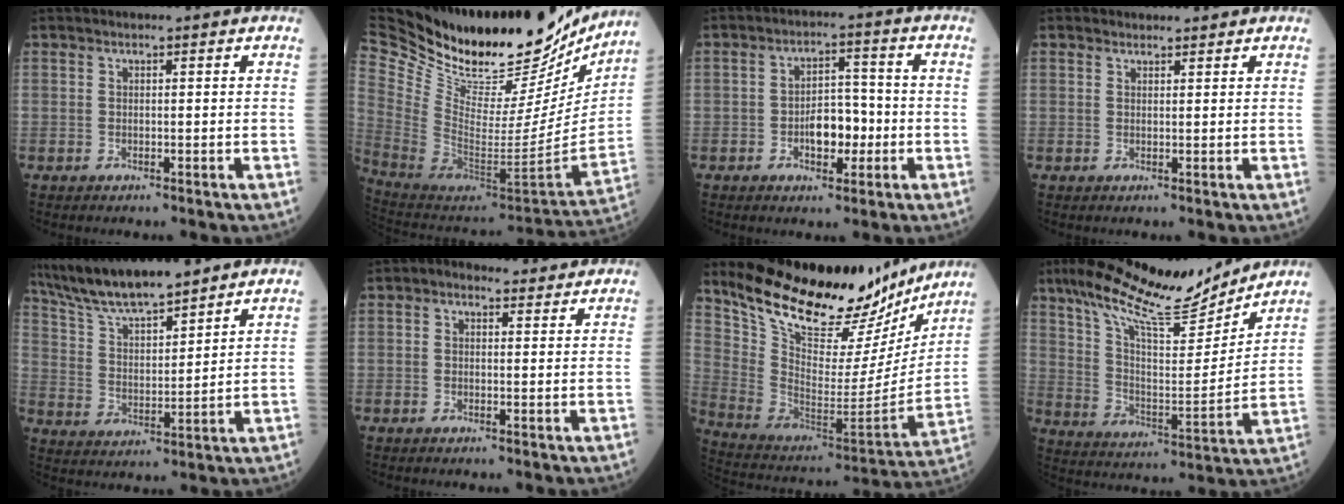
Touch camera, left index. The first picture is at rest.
{"total": 35.8, "force": [29.6, 10.3, 17.2], "torque": [-0.318, -0.054, 0.448]}
{"total": 6.0, "force": [-1.9, 3.2, 4.7], "torque": [-0.075, 0.011, -0.031]}
{"total": 2.1, "force": [1.8, 0.9, -0.1], "torque": [0.004, 0.006, 0.025]}
{"total": 14.3, "force": [12.6, 2.1, 6.5], "torque": [-0.122, 0.006, 0.232]}
{"total": 3.6, "force": [2.4, 2.2, 1.6], "torque": [-0.028, 0.025, 0.036]}
{"total": 24.0, "force": [20.5, 7.2, 10.1], "torque": [-0.164, -0.036, 0.317]}
{"total": 17.0, "force": [14.3, 2.5, 8.9], "torque": [-0.162, 0.001, 0.243]}